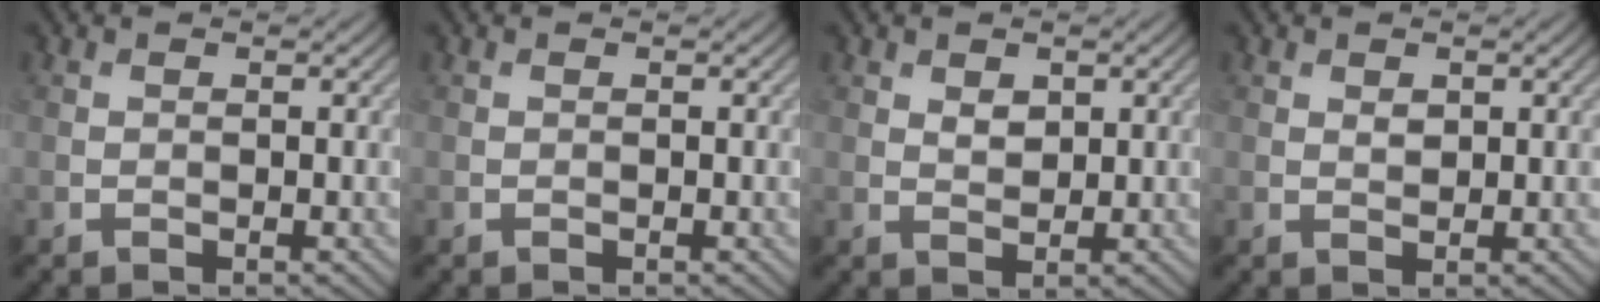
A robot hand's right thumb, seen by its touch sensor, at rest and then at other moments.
{"total": 0.0}
{"total": 1.8, "force": [0.9, 1.1, 1.1], "torque": [-0.022, -0.003, 0.019]}
{"total": 1.1, "force": [0.5, 0.7, 0.7], "torque": [-0.014, -0.004, 0.012]}